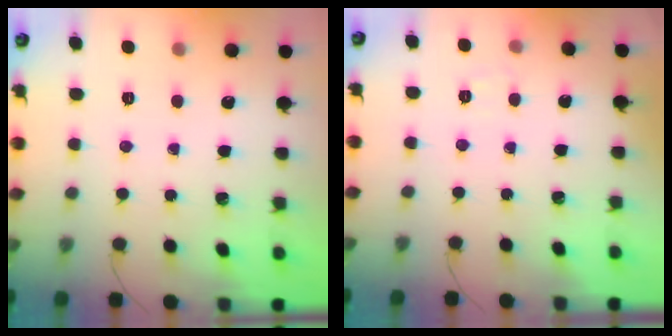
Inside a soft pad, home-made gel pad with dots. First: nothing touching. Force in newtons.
{"total": 2.0, "press": 1.7, "slide": 1.1}